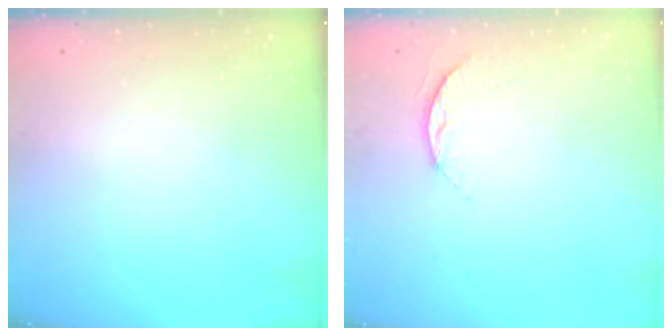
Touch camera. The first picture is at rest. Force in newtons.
{"total": 5.8, "press": 5.8, "slide": 0.6}